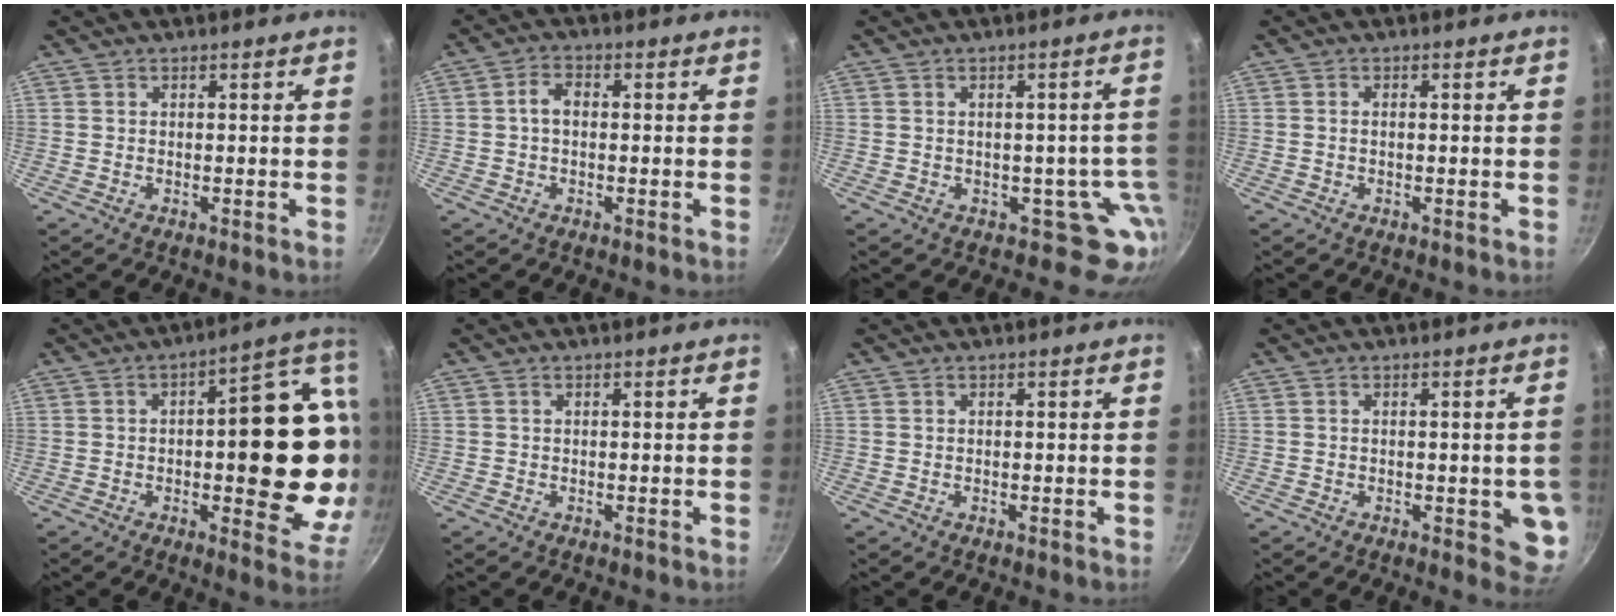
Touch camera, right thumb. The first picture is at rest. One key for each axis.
{"total": 3.5, "fx": 0.0, "fy": 2.3, "fz": 2.6, "tx": -0.045, "ty": 0.015, "tz": -0.006}
{"total": 6.6, "fx": -1.6, "fy": 5.8, "fz": 2.6, "tx": 0.043, "ty": 0.026, "tz": -0.016}
{"total": 0.8, "fx": -0.1, "fy": 0.4, "fz": 0.7, "tx": -0.015, "ty": 0.005, "tz": -0.003}
{"total": 22.5, "fx": -0.3, "fy": 9.2, "fz": 20.5, "tx": -0.212, "ty": 0.008, "tz": -0.006}
{"total": 0.0}
{"total": 0.0}
{"total": 6.9, "fx": -1.1, "fy": 2.9, "fz": 6.2, "tx": -0.041, "ty": -0.002, "tz": -0.012}